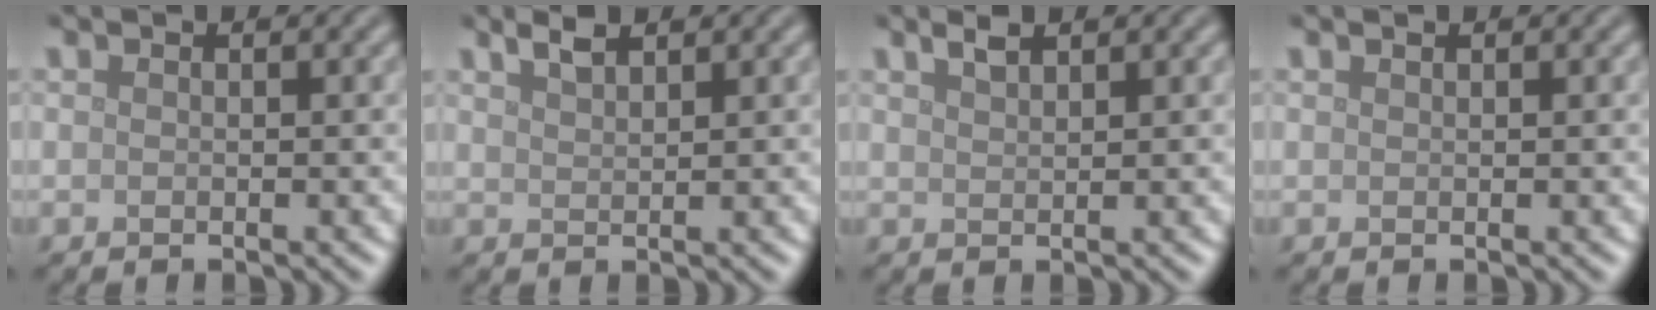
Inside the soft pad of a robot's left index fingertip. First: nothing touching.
{"total": 1.6, "force": [1.4, 0.3, 0.8], "torque": [-0.016, 0.005, 0.025]}
{"total": 1.3, "force": [1.1, 0.3, 0.7], "torque": [-0.014, 0.004, 0.021]}
{"total": 0.0}